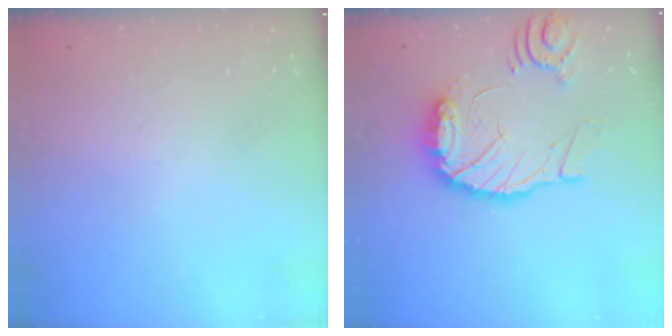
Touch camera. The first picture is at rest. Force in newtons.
{"total": 14.5, "press": 14.5, "slide": 1.4}